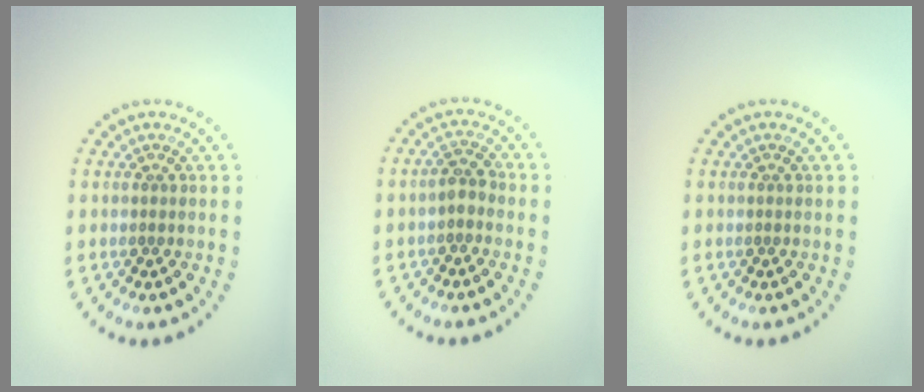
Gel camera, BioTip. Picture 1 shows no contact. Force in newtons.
{"total": 1.6, "press": 1.5, "slide": 0.6}
{"total": 0.0}